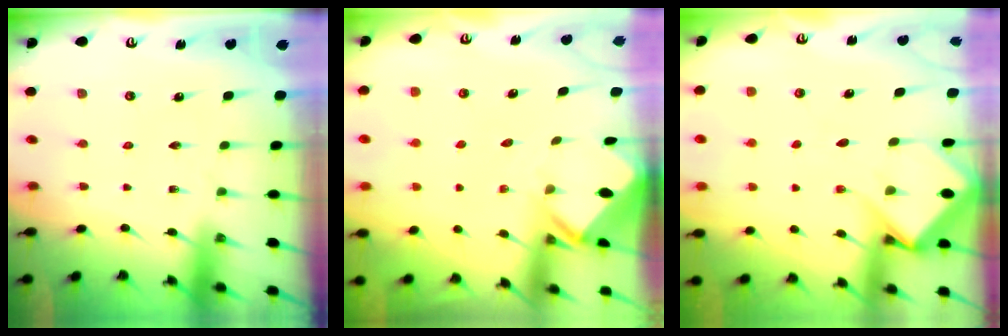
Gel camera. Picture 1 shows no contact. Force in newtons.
{"total": 3.0, "press": 3.0, "slide": 0.2}
{"total": 6.8, "press": 6.8, "slide": 0.6}